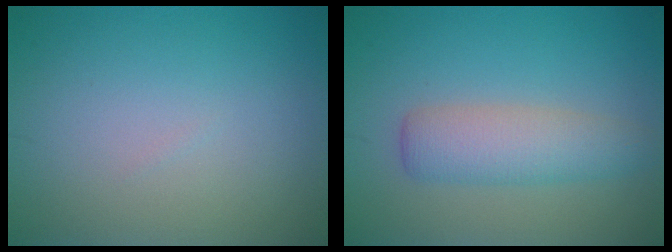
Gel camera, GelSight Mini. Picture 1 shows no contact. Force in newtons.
{"total": 3.9, "press": 3.9, "slide": 0.1}